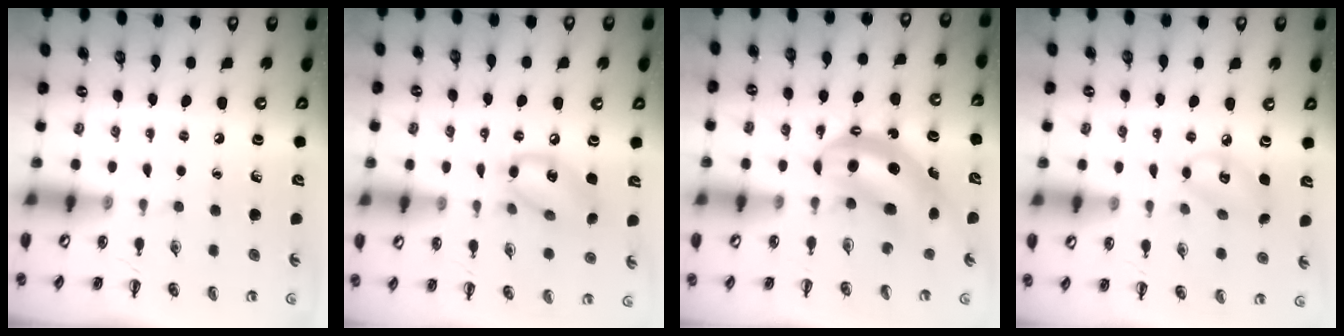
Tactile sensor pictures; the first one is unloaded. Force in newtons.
{"total": 12.7, "press": 12.6, "slide": 1.8}
{"total": 7.4, "press": 7.2, "slide": 1.8}
{"total": 6.7, "press": 6.7, "slide": 0.9}